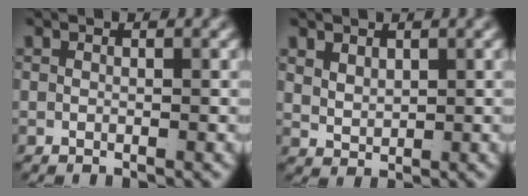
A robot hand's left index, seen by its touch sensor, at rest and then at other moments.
{"total": 1.9, "force": [1.3, 1.0, 0.9], "torque": [-0.026, -0.013, 0.040]}